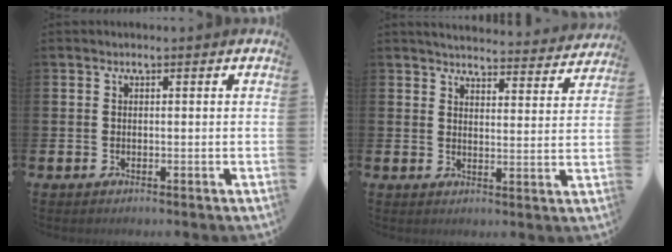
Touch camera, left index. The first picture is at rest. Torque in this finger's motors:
{"motor_torque": [1.07, -1.07, 0.26, 0.07]}